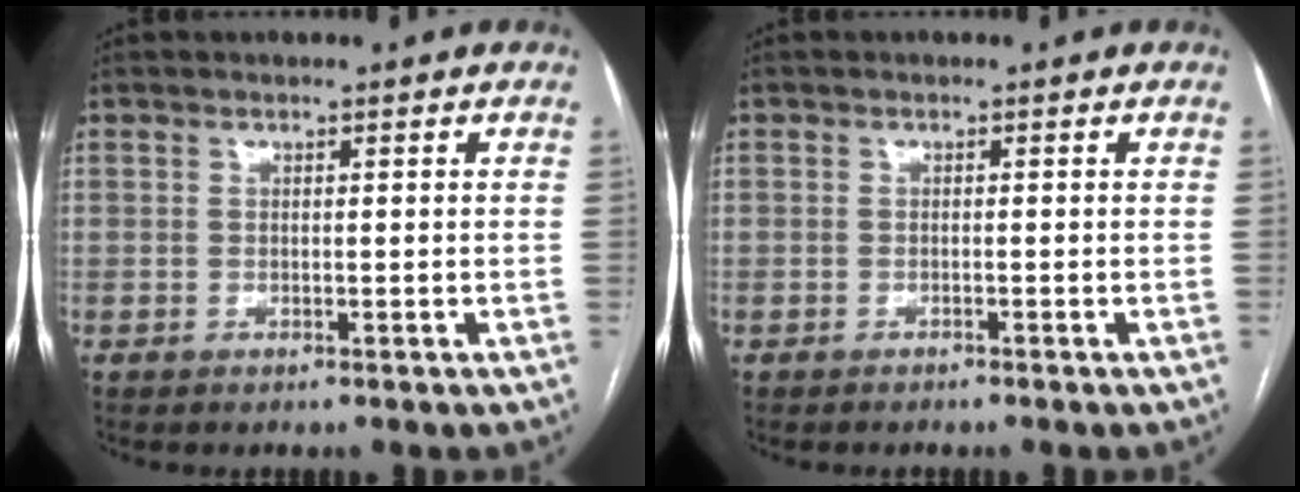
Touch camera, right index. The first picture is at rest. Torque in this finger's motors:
{"motor_torque": [-0.01, 0.12, -0.21, -0.09]}